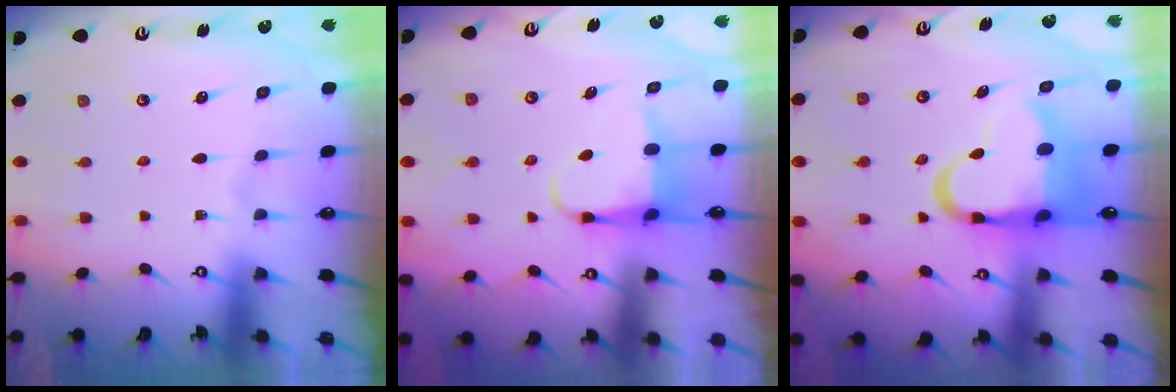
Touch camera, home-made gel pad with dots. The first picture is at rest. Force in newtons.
{"total": 4.7, "press": 4.6, "slide": 0.5}
{"total": 12.2, "press": 11.7, "slide": 3.4}